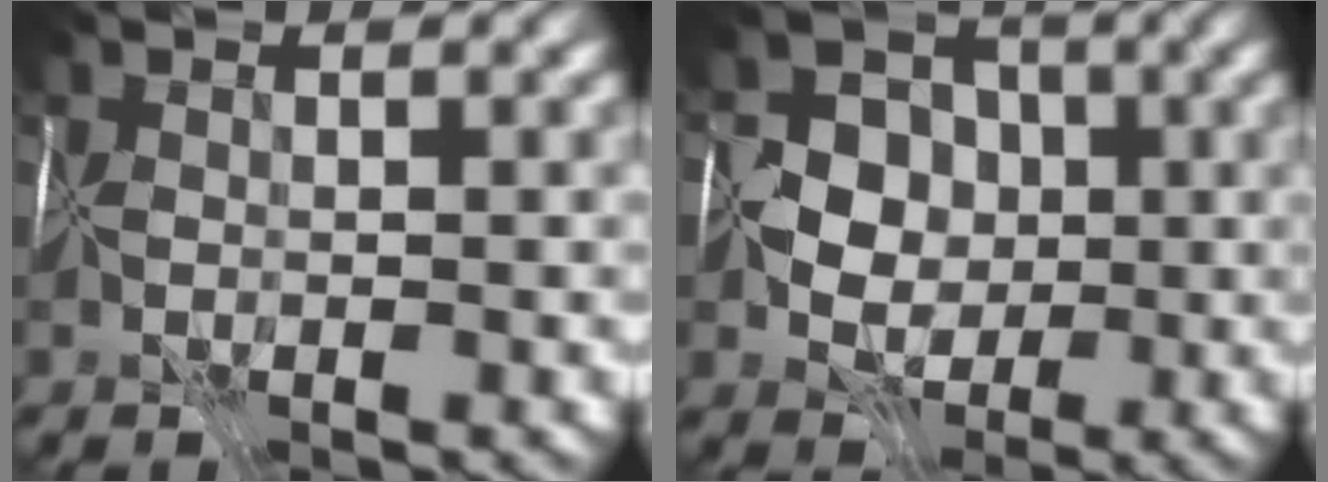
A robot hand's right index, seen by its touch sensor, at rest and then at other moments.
{"total": 4.7, "force": [-0.1, 4.2, 2.1], "torque": [-0.028, 0.007, -0.011]}